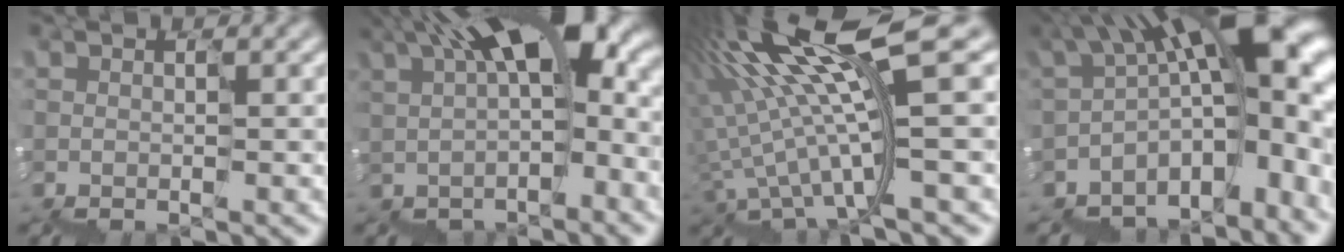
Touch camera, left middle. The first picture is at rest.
{"total": 9.4, "force": [1.5, 3.7, 8.5], "torque": [-0.128, 0.022, 0.038]}
{"total": 10.2, "force": [3.0, 1.8, 9.6], "torque": [-0.184, 0.022, 0.074]}
{"total": 12.9, "force": [-2.2, 5.9, 11.3], "torque": [-0.155, 0.030, -0.024]}